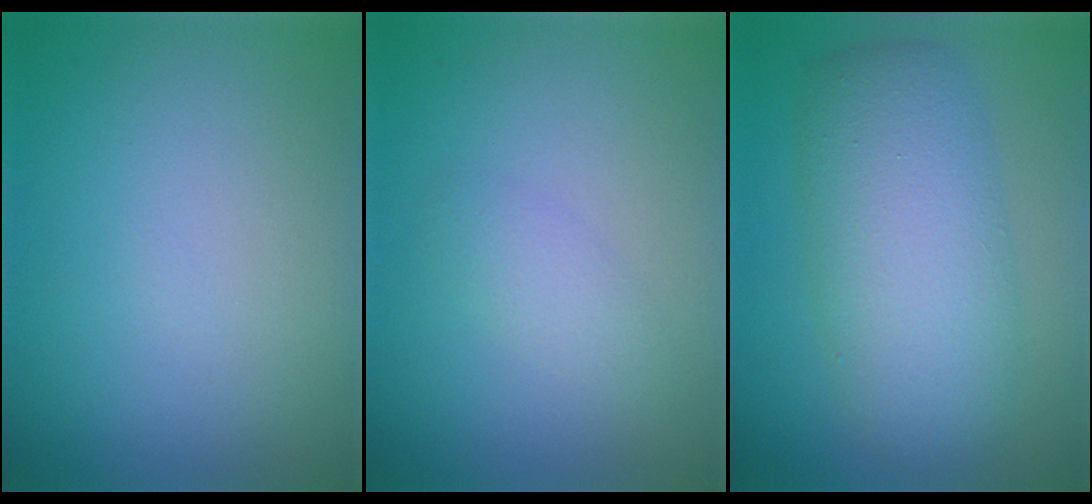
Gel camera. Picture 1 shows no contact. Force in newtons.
{"total": 1.6, "press": 1.6, "slide": 0.1}
{"total": 7.3, "press": 7.3, "slide": 0.1}